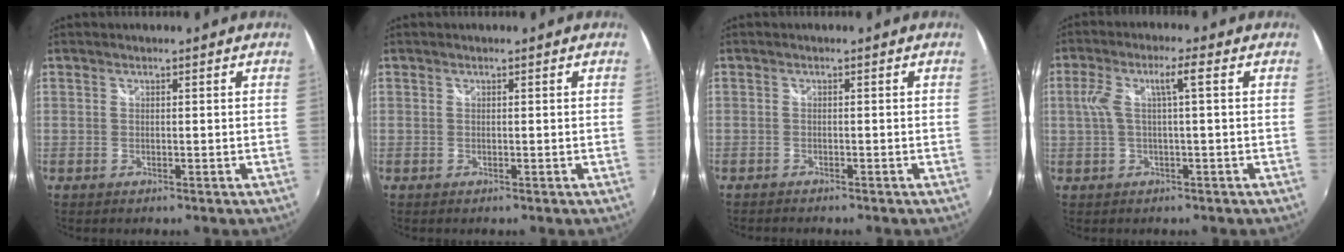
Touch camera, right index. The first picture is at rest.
{"total": 0.0}
{"total": 1.7, "force": [-1.7, 0.3, 0.3], "torque": [-0.015, -0.009, -0.032]}
{"total": 5.6, "force": [0.5, 0.3, 5.5], "torque": [-0.110, 0.006, 0.017]}